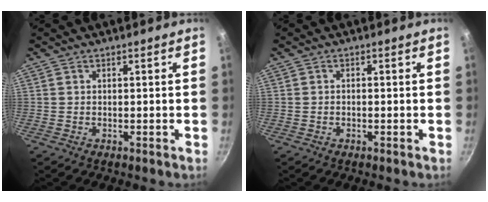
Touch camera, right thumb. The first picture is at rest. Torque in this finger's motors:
{"motor_torque": [-0.18, 0.44, -0.16, -0.17, 0.04]}